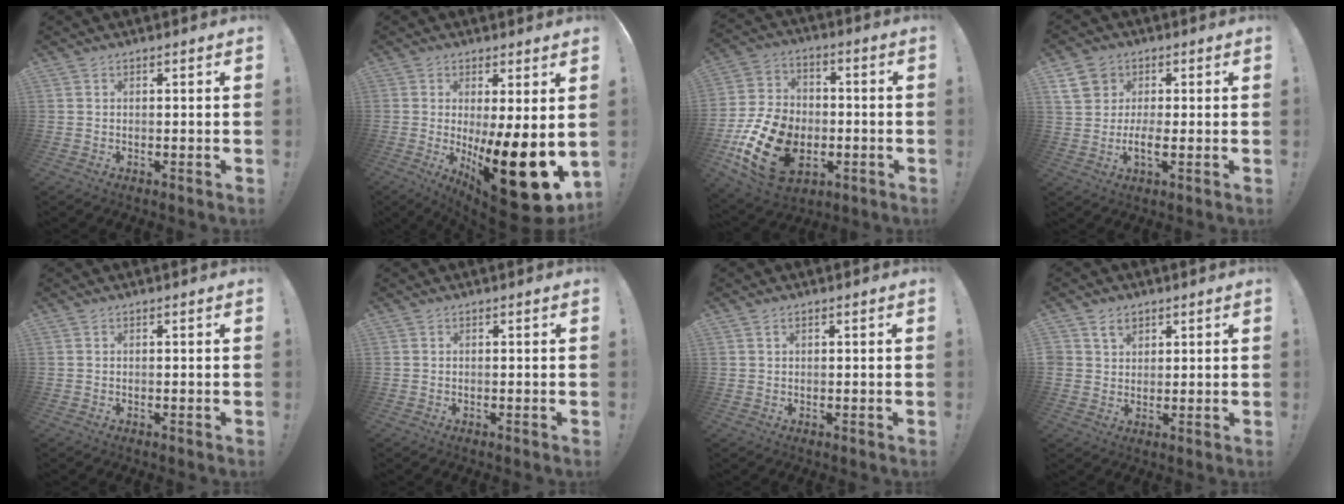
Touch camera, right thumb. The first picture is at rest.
{"total": 18.4, "force": [-3.4, 4.3, 17.5], "torque": [-0.233, -0.017, -0.042]}
{"total": 19.5, "force": [-6.4, 13.8, 12.2], "torque": [-0.224, 0.041, -0.101]}
{"total": 7.5, "force": [0.8, 5.7, 4.8], "torque": [-0.082, 0.001, 0.018]}
{"total": 0.0}
{"total": 0.0}
{"total": 0.7, "force": [0.5, 0.4, 0.3], "torque": [-0.002, -0.002, 0.009]}
{"total": 5.1, "force": [2.9, 3.9, 1.4], "torque": [-0.023, -0.010, 0.055]}